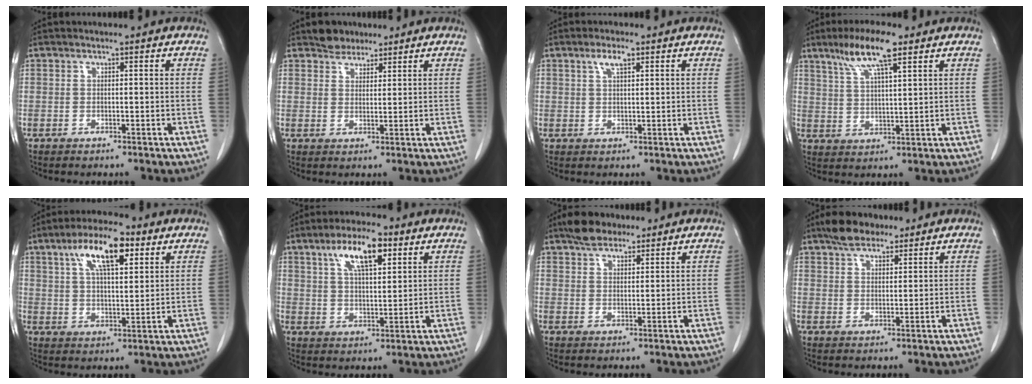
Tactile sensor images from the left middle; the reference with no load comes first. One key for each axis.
{"total": 3.5, "fx": 3.0, "fy": 1.9, "fz": 0.5, "tx": -0.011, "ty": 0.007, "tz": 0.050}
{"total": 2.7, "fx": 1.5, "fy": 0.8, "fz": 2.1, "tx": -0.045, "ty": 0.005, "tz": 0.031}
{"total": 8.9, "fx": 5.7, "fy": 1.2, "fz": 6.7, "tx": -0.129, "ty": 0.010, "tz": 0.104}
{"total": 10.8, "fx": 5.4, "fy": 3.4, "fz": 8.8, "tx": -0.158, "ty": 0.019, "tz": 0.093}
{"total": 8.6, "fx": 4.5, "fy": 2.7, "fz": 6.9, "tx": -0.128, "ty": 0.012, "tz": 0.079}
{"total": 5.4, "fx": 4.3, "fy": 2.4, "fz": 2.3, "tx": -0.050, "ty": 0.014, "tz": 0.079}
{"total": 5.8, "fx": 4.4, "fy": 2.5, "fz": 2.7, "tx": -0.056, "ty": 0.014, "tz": 0.082}